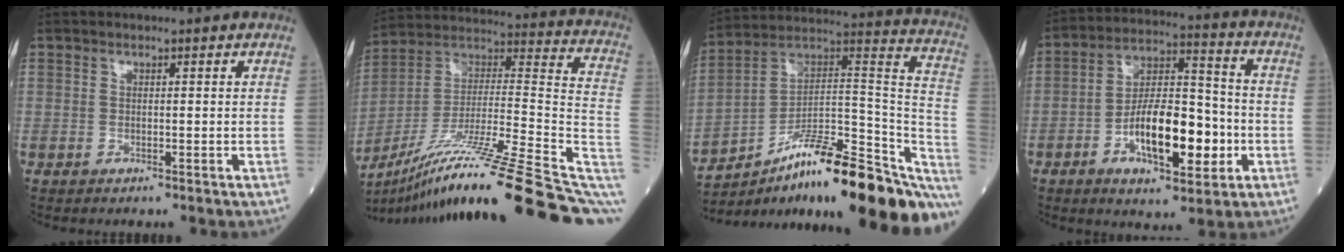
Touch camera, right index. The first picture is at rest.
{"total": 29.9, "force": [-20.5, 1.0, 21.8], "torque": [-0.286, 0.004, -0.334]}
{"total": 28.8, "force": [-20.2, 5.9, 19.7], "torque": [-0.201, 0.034, -0.309]}
{"total": 13.9, "force": [-4.3, 4.9, 12.3], "torque": [-0.216, 0.013, -0.072]}